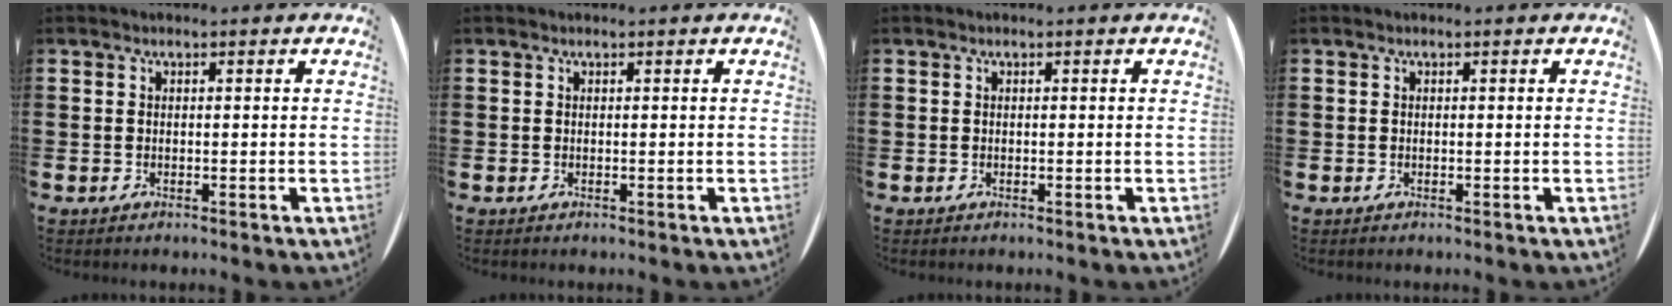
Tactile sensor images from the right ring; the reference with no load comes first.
{"total": 0.0}
{"total": 0.0}
{"total": 0.0}